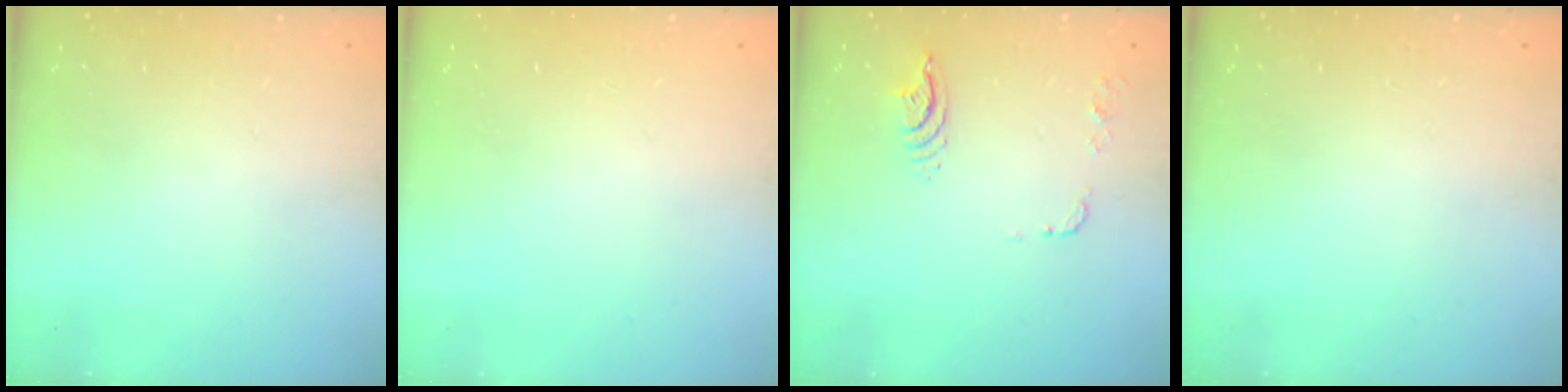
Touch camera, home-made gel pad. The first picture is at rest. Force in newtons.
{"total": 0.0}
{"total": 8.3, "press": 8.3, "slide": 0.8}
{"total": 0.0}